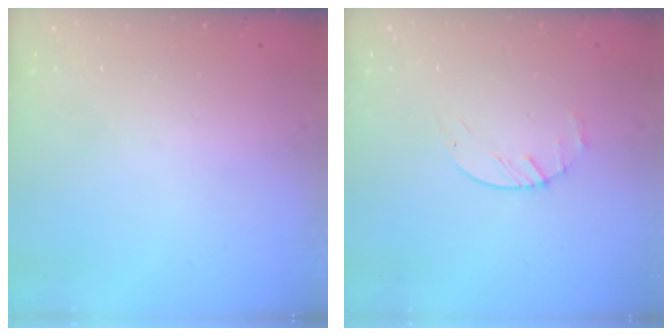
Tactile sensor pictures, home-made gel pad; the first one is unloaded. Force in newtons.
{"total": 2.2, "press": 2.2, "slide": 0.3}